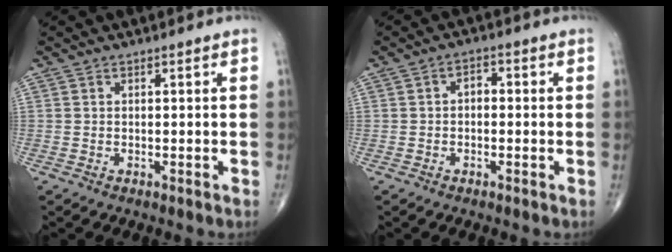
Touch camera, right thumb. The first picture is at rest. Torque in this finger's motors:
{"motor_torque": [0.06, -0.19, -0.25, -0.19, 0.06]}